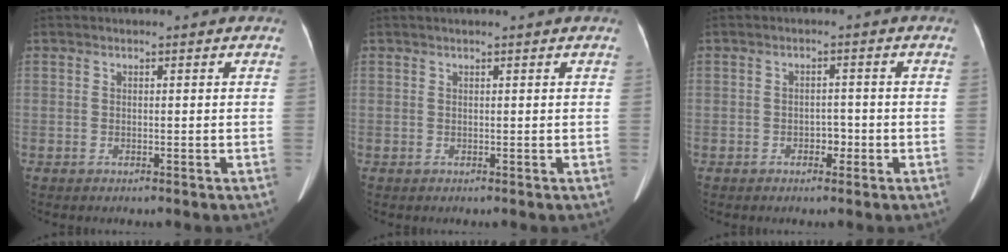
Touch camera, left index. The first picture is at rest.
{"total": 1.6, "force": [1.4, -0.1, 0.9], "torque": [-0.009, 0.023, 0.021]}
{"total": 2.1, "force": [-1.0, 1.3, 1.3], "torque": [-0.017, 0.004, -0.015]}